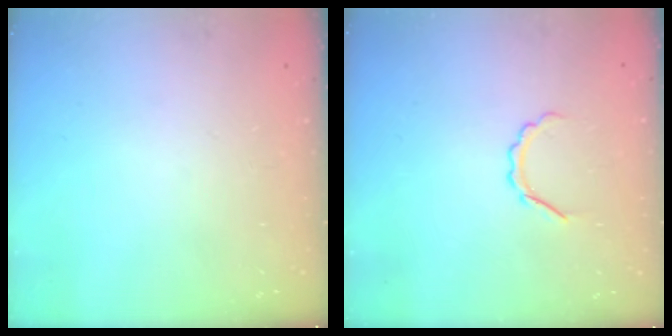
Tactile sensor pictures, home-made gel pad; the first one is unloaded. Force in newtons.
{"total": 3.7, "press": 3.7, "slide": 0.5}